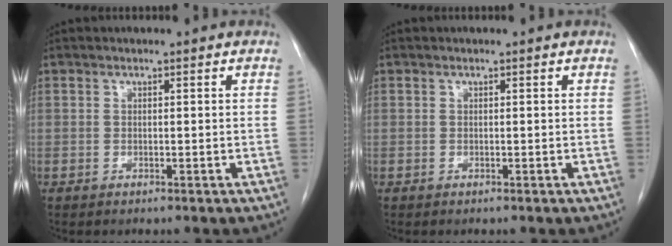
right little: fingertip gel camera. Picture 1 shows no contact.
{"total": 0.0}